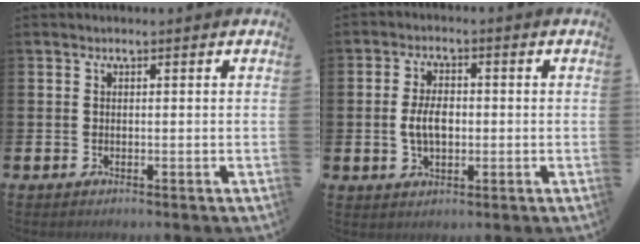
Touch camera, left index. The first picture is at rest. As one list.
[{"total": 4.5, "force": [-0.2, 2.7, 3.7], "torque": [-0.069, 0.003, -0.009]}]